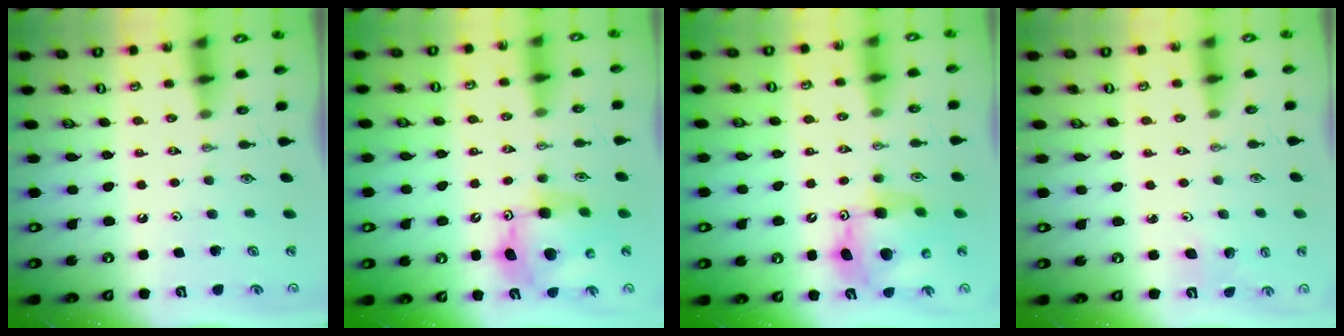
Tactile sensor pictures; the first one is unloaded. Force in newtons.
{"total": 13.2, "press": 13.2, "slide": 1.2}
{"total": 13.2, "press": 13.2, "slide": 1.2}
{"total": 2.8, "press": 2.7, "slide": 1.0}